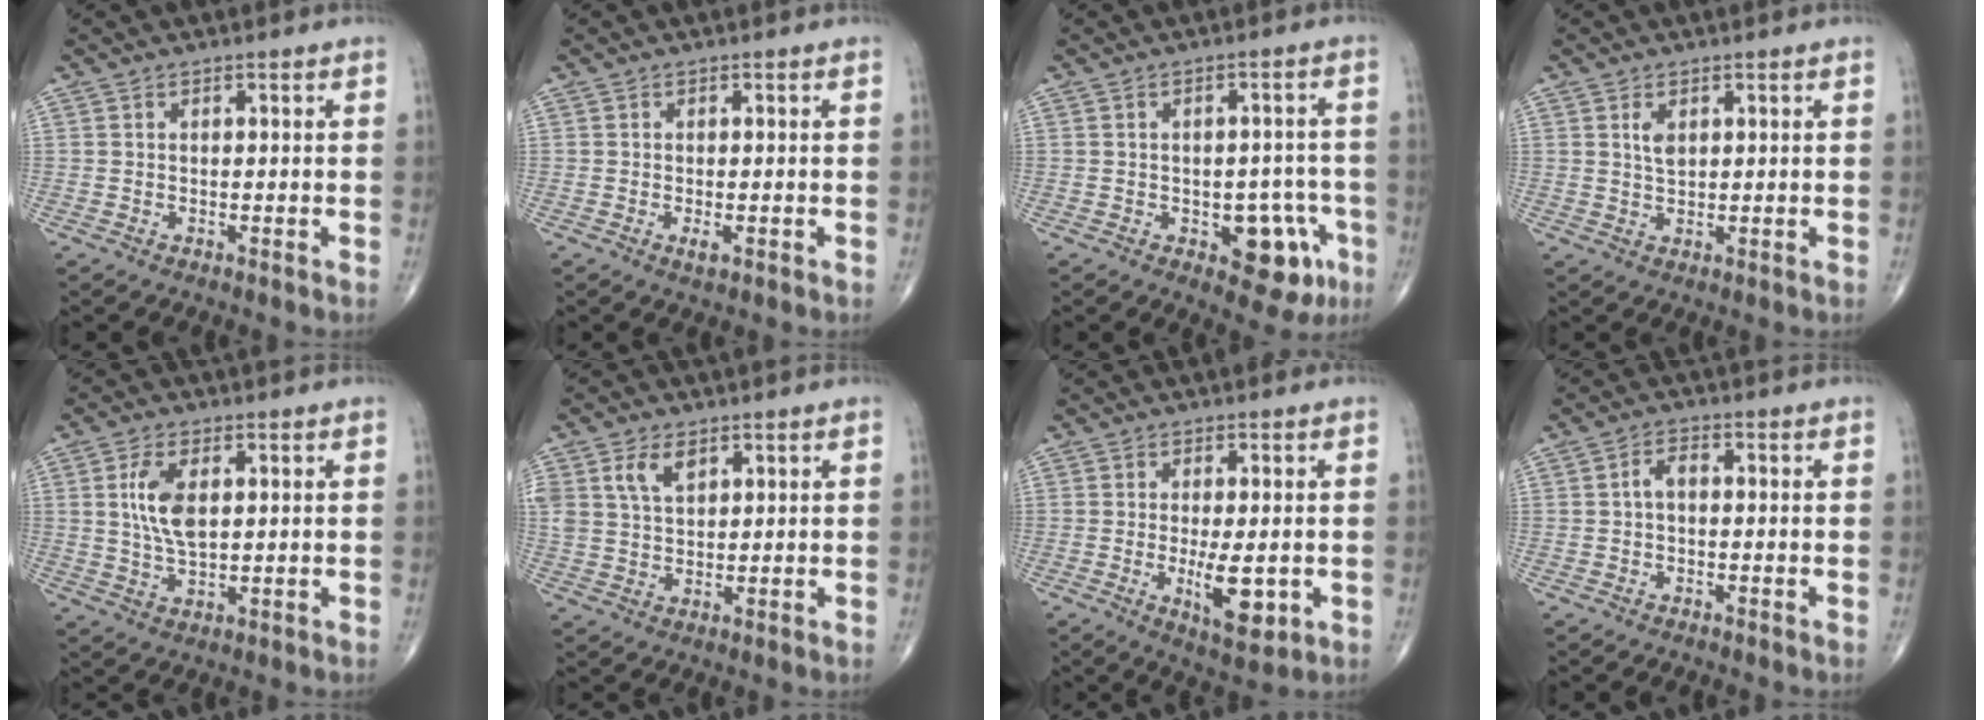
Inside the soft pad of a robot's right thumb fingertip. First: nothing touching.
{"total": 1.7, "force": [-0.6, 0.7, 1.4], "torque": [-0.025, -0.003, -0.008]}
{"total": 10.0, "force": [-3.9, 5.6, 7.3], "torque": [-0.050, 0.023, -0.041]}
{"total": 4.5, "force": [1.2, 2.2, 3.8], "torque": [-0.074, -0.005, 0.027]}
{"total": 7.6, "force": [1.7, 3.8, 6.4], "torque": [-0.129, -0.006, 0.036]}
{"total": 6.0, "force": [2.9, 3.5, 3.9], "torque": [-0.067, -0.008, 0.060]}
{"total": 7.8, "force": [-1.3, 2.8, 7.1], "torque": [-0.111, -0.017, -0.013]}
{"total": 2.6, "force": [-0.1, 1.5, 2.1], "torque": [-0.035, 0.013, -0.007]}